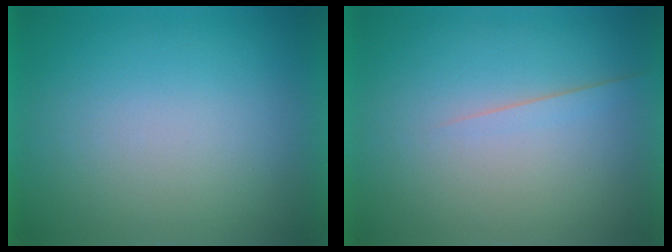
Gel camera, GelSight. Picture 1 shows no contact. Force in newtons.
{"total": 1.6}